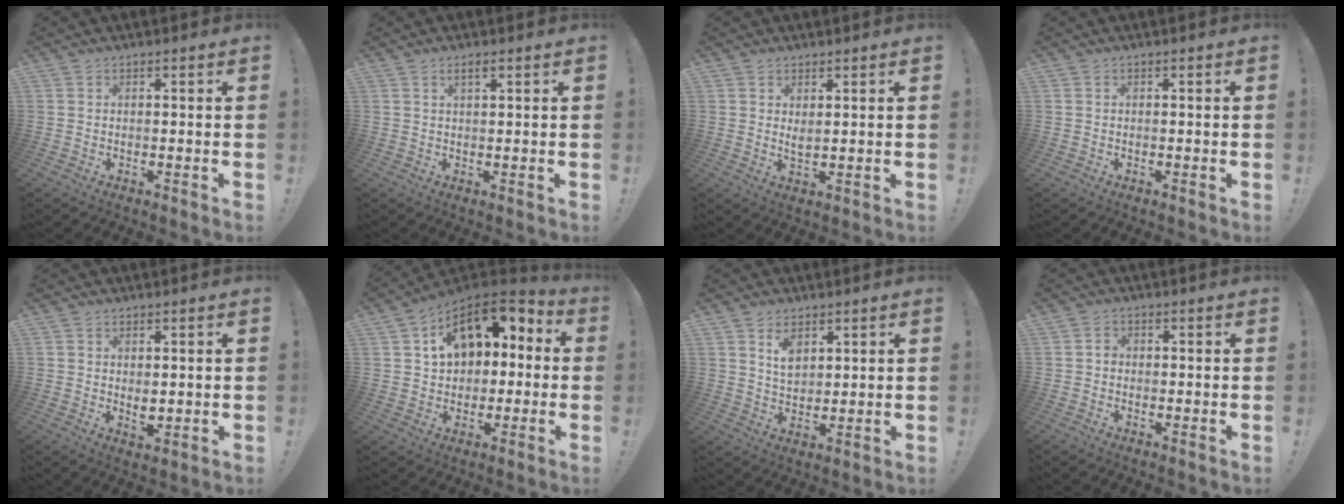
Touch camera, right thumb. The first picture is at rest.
{"total": 2.1, "force": [1.2, 0.6, 1.7], "torque": [-0.029, -0.001, 0.019]}
{"total": 2.5, "force": [1.8, 0.9, 1.4], "torque": [-0.017, -0.012, 0.030]}
{"total": 0.0}
{"total": 2.9, "force": [0.7, 2.0, 2.0], "torque": [-0.023, -0.003, 0.012]}
{"total": 14.6, "force": [6.0, 10.2, 8.6], "torque": [-0.113, -0.027, 0.112]}
{"total": 6.1, "force": [3.6, 3.9, 2.9], "torque": [-0.041, -0.017, 0.064]}
{"total": 0.7, "force": [-0.4, 0.5, 0.1], "torque": [-0.001, 0.003, -0.008]}